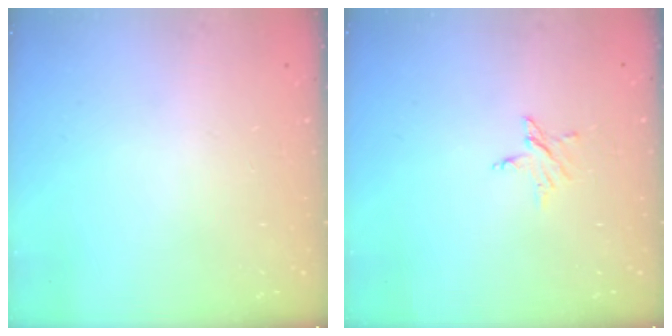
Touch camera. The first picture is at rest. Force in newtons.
{"total": 3.6, "press": 3.6, "slide": 0.2}